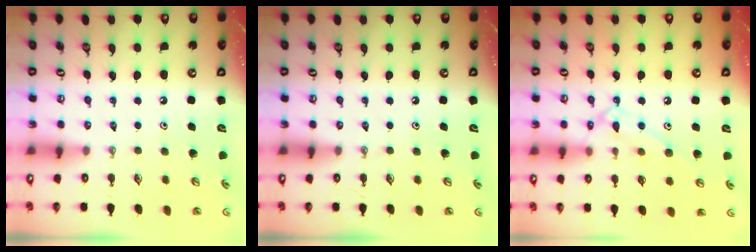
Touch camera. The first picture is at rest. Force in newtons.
{"total": 0.0}
{"total": 11.6, "press": 11.6, "slide": 0.7}